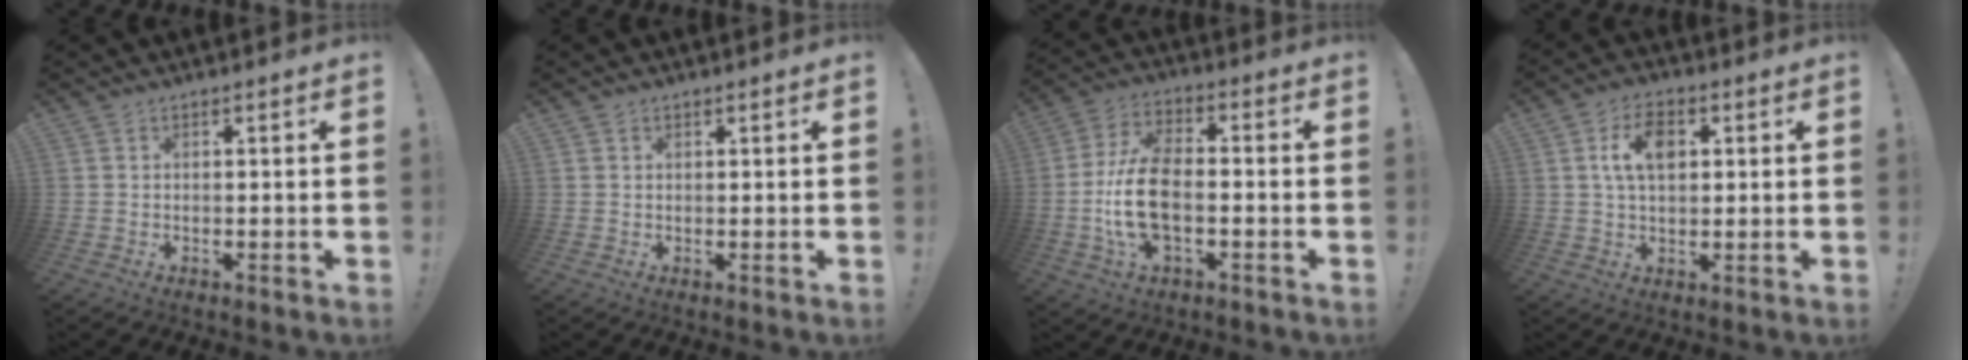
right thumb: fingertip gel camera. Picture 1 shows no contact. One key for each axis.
{"total": 0.8, "fx": 0.7, "fy": 0.5, "fz": 0.0, "tx": 0.003, "ty": -0.002, "tz": 0.013}
{"total": 14.8, "fx": -3.3, "fy": 7.7, "fz": 12.3, "tx": -0.247, "ty": 0.003, "tz": -0.056}
{"total": 8.8, "fx": 2.3, "fy": 5.4, "fz": 6.6, "tx": -0.104, "ty": 0.007, "tz": 0.041}